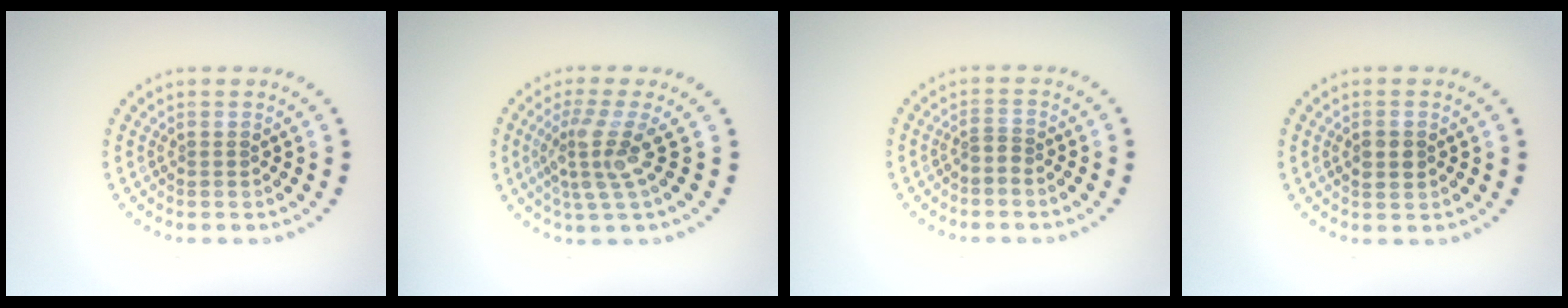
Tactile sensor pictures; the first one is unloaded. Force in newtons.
{"total": 3.6, "press": 2.6, "slide": 2.5}
{"total": 1.1, "press": 0.6, "slide": 0.9}
{"total": 1.4, "press": 1.4, "slide": 0.1}